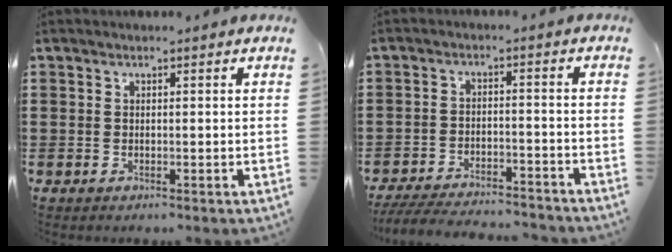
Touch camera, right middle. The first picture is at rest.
{"total": 5.5, "force": [-5.3, 0.5, 1.4], "torque": [-0.033, 0.000, -0.106]}